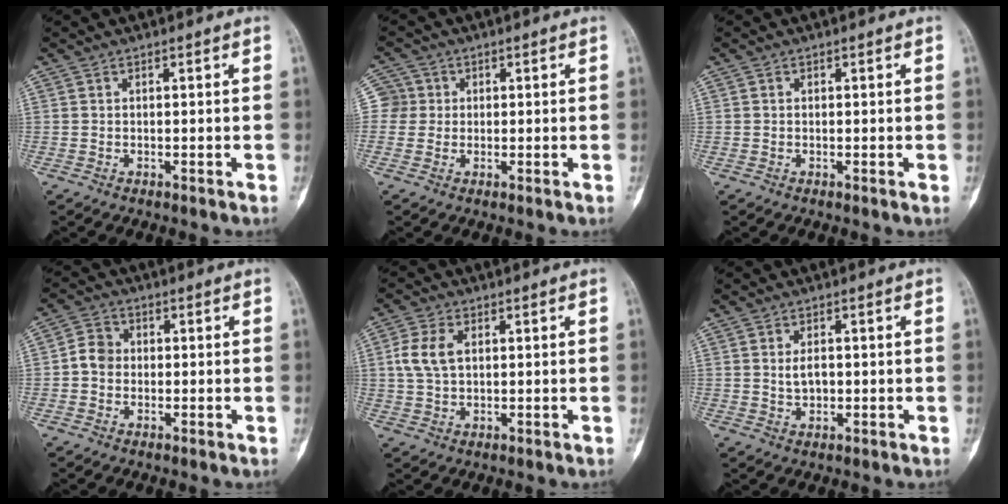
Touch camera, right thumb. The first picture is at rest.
{"total": 3.8, "force": [0.4, 3.8, 0.1], "torque": [0.024, 0.007, 0.000]}
{"total": 0.0}
{"total": 4.4, "force": [-0.3, 3.8, 2.2], "torque": [-0.030, 0.011, -0.013]}
{"total": 6.2, "force": [1.3, 3.9, 4.7], "torque": [-0.103, 0.007, 0.025]}
{"total": 2.8, "force": [0.2, 1.8, 2.1], "torque": [-0.028, -0.001, 0.008]}